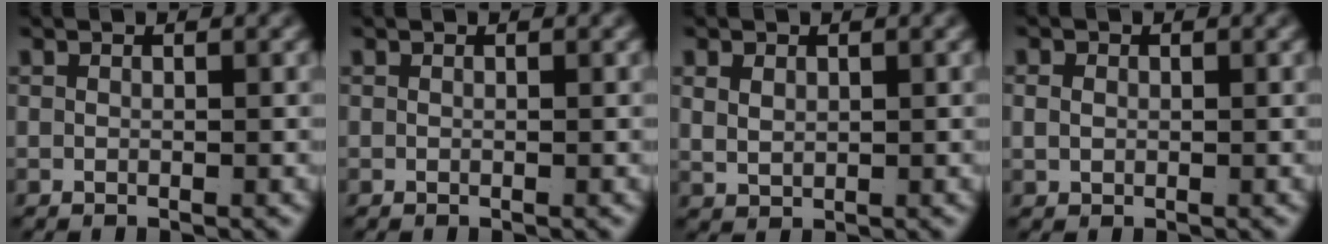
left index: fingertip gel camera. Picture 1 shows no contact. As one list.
[{"total": 0.0}, {"total": 1.6, "force": [0.8, 1.1, 0.9], "torque": [-0.023, -0.009, 0.027]}, {"total": 1.1, "force": [0.2, 0.8, 0.6], "torque": [-0.017, -0.007, 0.012]}]